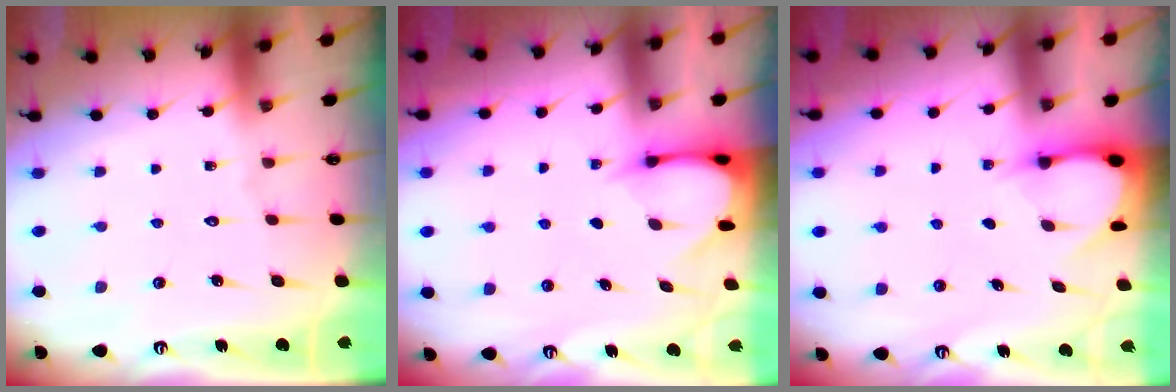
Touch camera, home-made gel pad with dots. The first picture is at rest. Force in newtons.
{"total": 3.4, "press": 3.4, "slide": 0.3}
{"total": 3.1, "press": 3.1, "slide": 0.4}